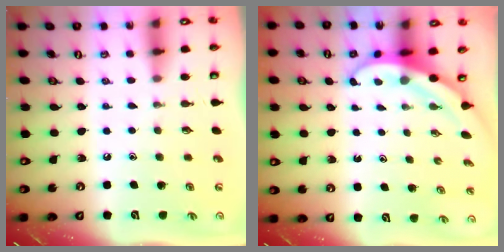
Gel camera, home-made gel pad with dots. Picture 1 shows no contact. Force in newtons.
{"total": 3.5, "press": 3.5, "slide": 0.3}